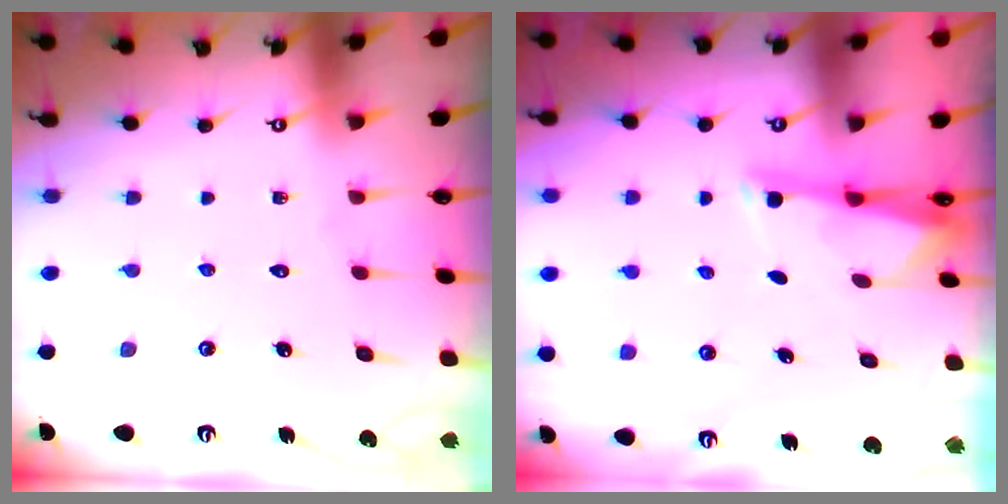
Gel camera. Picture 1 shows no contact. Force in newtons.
{"total": 3.0, "press": 2.9, "slide": 0.5}